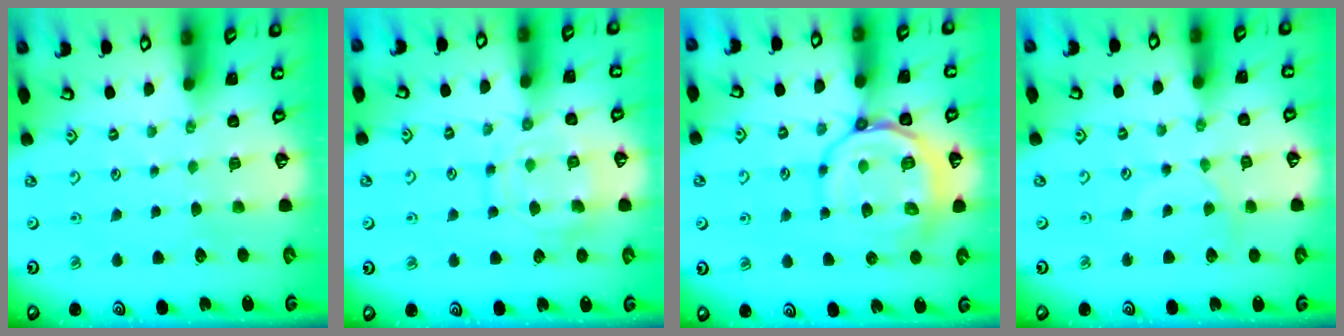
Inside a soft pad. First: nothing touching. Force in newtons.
{"total": 12.0, "press": 11.9, "slide": 1.1}
{"total": 14.0, "press": 13.9, "slide": 2.1}
{"total": 1.5, "press": 1.5, "slide": 0.4}